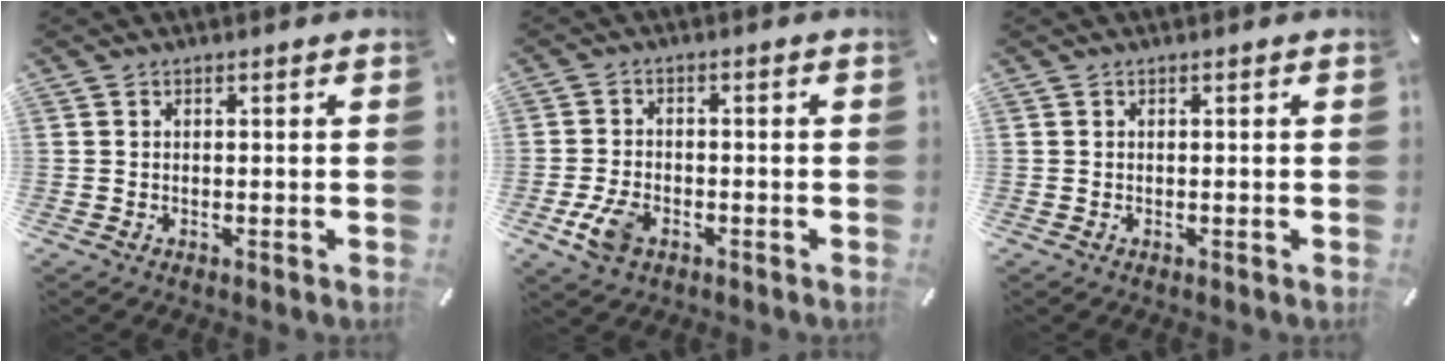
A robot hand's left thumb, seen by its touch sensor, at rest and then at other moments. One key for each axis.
{"total": 6.0, "fx": -2.7, "fy": 3.7, "fz": 3.9, "tx": -0.102, "ty": 0.003, "tz": -0.054}
{"total": 0.0}